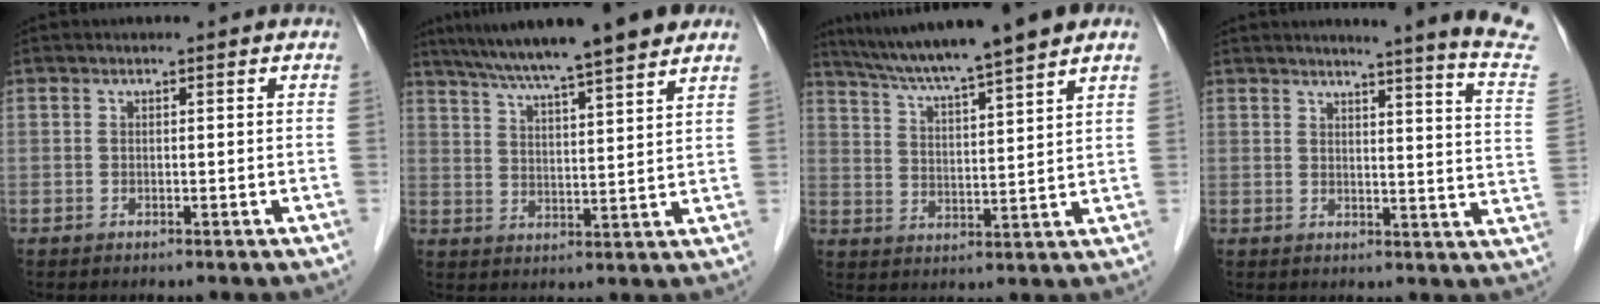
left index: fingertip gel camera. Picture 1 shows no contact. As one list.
[{"total": 15.4, "force": [12.7, 0.3, 8.8], "torque": [-0.143, 0.025, 0.187]}, {"total": 13.7, "force": [11.4, -0.8, 7.5], "torque": [-0.129, 0.019, 0.179]}, {"total": 15.0, "force": [13.5, -2.2, 6.1], "torque": [-0.080, -0.093, 0.137]}]